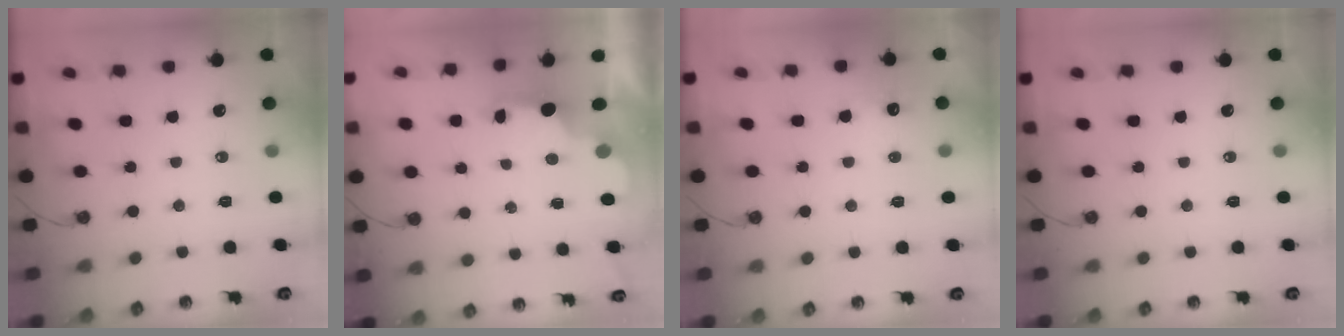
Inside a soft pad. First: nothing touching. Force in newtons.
{"total": 2.4, "press": 2.3, "slide": 0.7}
{"total": 3.7, "press": 3.6, "slide": 1.1}
{"total": 0.0}